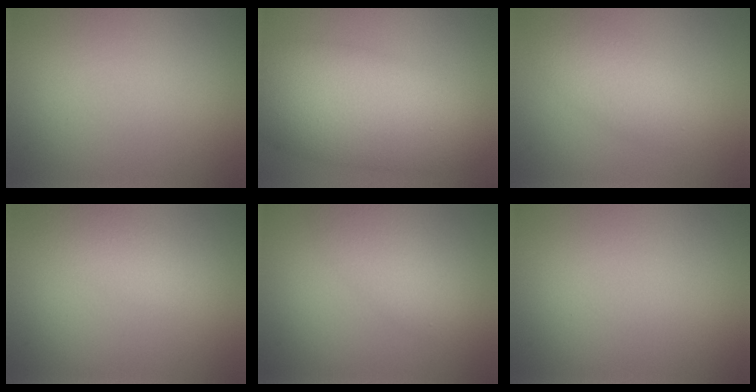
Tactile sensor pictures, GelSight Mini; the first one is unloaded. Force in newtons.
{"total": 10.4, "press": 10.4, "slide": 0.2}
{"total": 3.9, "press": 3.9, "slide": 0.1}
{"total": 2.8, "press": 2.8, "slide": 0.2}
{"total": 4.0, "press": 4.0, "slide": 0.0}
{"total": 0.0}